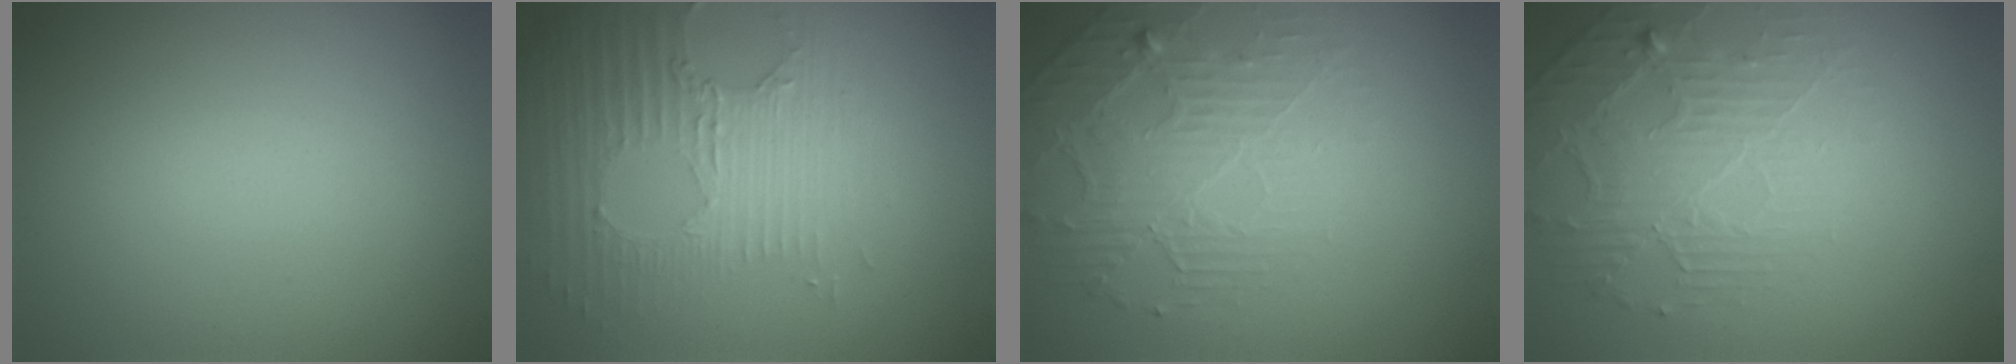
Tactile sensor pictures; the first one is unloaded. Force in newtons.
{"total": 3.5, "press": 3.3, "slide": 1.3}
{"total": 2.6, "press": 2.0, "slide": 1.7}
{"total": 2.6, "press": 2.0, "slide": 1.7}